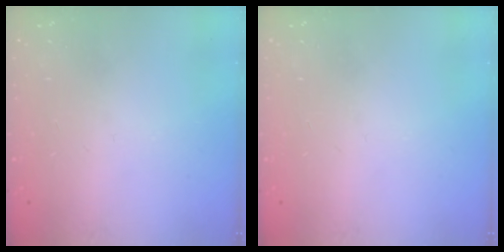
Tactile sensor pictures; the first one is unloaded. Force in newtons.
{"total": 0.0}